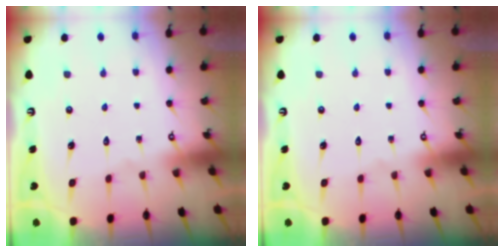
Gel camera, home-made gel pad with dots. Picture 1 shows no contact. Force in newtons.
{"total": 0.0}